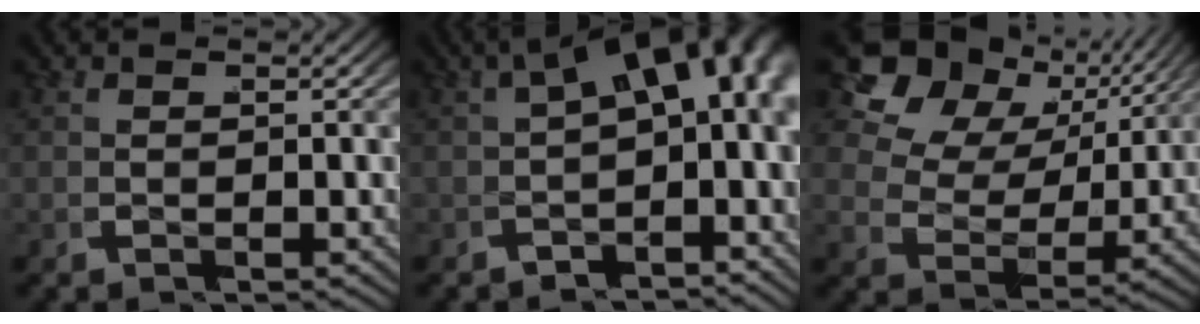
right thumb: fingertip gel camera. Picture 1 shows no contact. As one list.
[{"total": 10.5, "force": [0.4, 6.1, 8.6], "torque": [-0.114, 0.005, -0.005]}, {"total": 9.9, "force": [3.5, 7.3, 5.8], "torque": [-0.130, 0.005, 0.038]}]